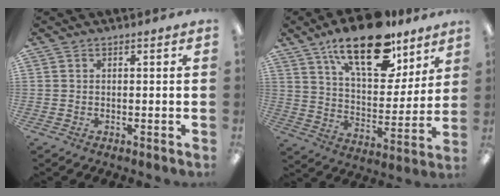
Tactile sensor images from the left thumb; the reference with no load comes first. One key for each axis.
{"total": 21.2, "fx": 13.9, "fy": 9.5, "fz": 12.8, "tx": -0.198, "ty": -0.075, "tz": 0.237}